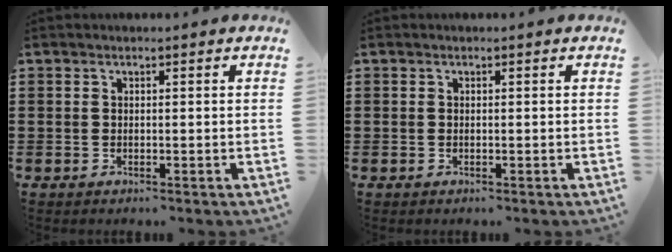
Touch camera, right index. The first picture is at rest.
{"total": 0.0}